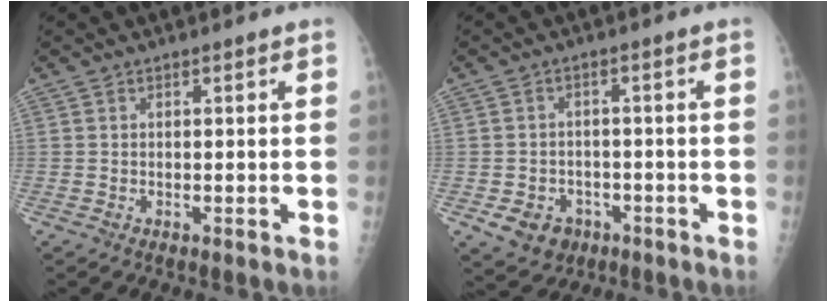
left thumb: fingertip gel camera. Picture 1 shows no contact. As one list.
[{"total": 6.4, "force": [-2.7, 5.4, 2.2], "torque": [-0.024, 0.016, -0.030]}]